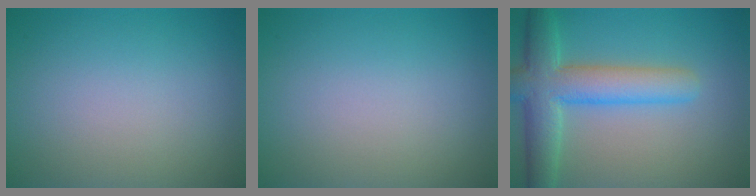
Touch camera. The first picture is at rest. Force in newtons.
{"total": 0.0}
{"total": 6.8, "press": 6.7, "slide": 0.3}